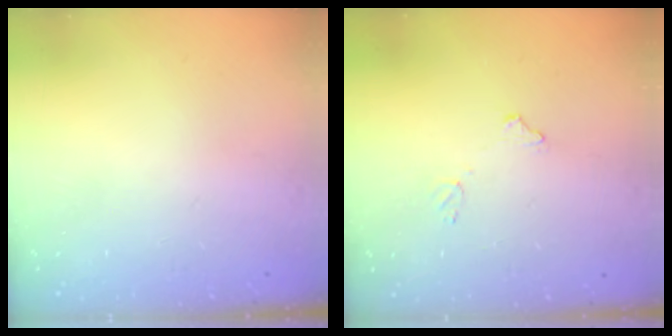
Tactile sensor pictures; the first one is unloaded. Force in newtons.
{"total": 7.8, "press": 7.8, "slide": 0.4}